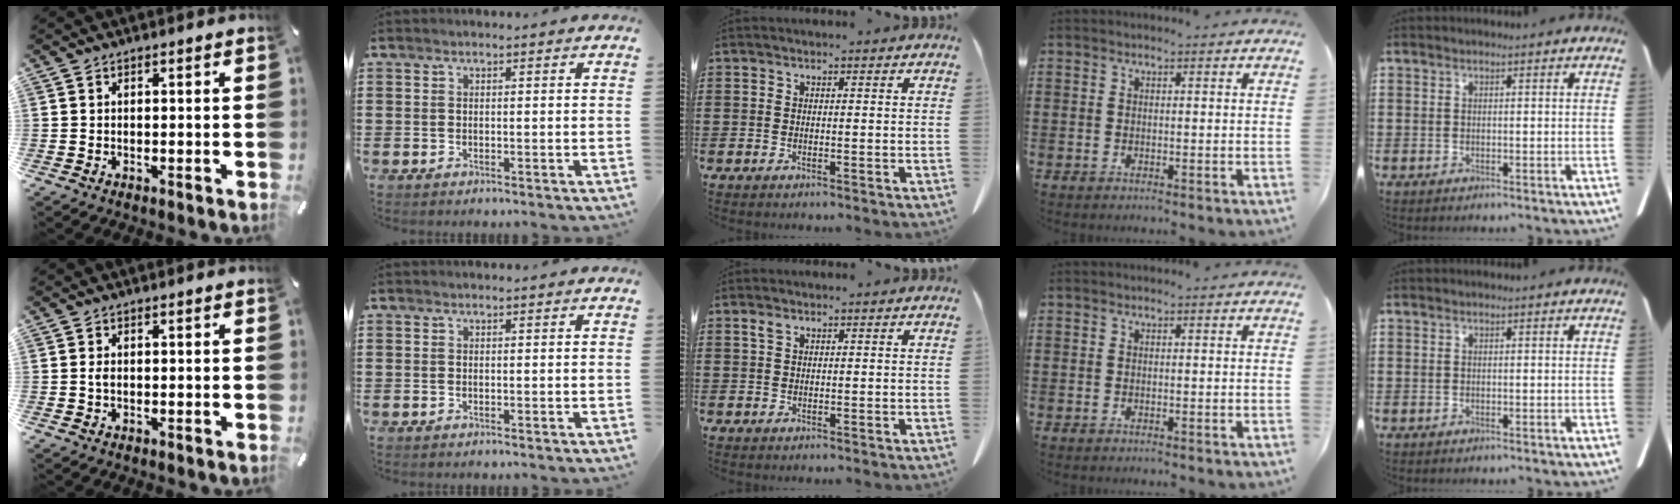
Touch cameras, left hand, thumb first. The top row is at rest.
{"thumb": {"total": 1.3, "force": [-0.2, 0.7, 1.1], "torque": [-0.022, 0.000, -0.004]}, "middle": {"total": 1.0, "force": [0.6, 0.5, 0.7], "torque": [-0.018, 0.001, 0.012]}}